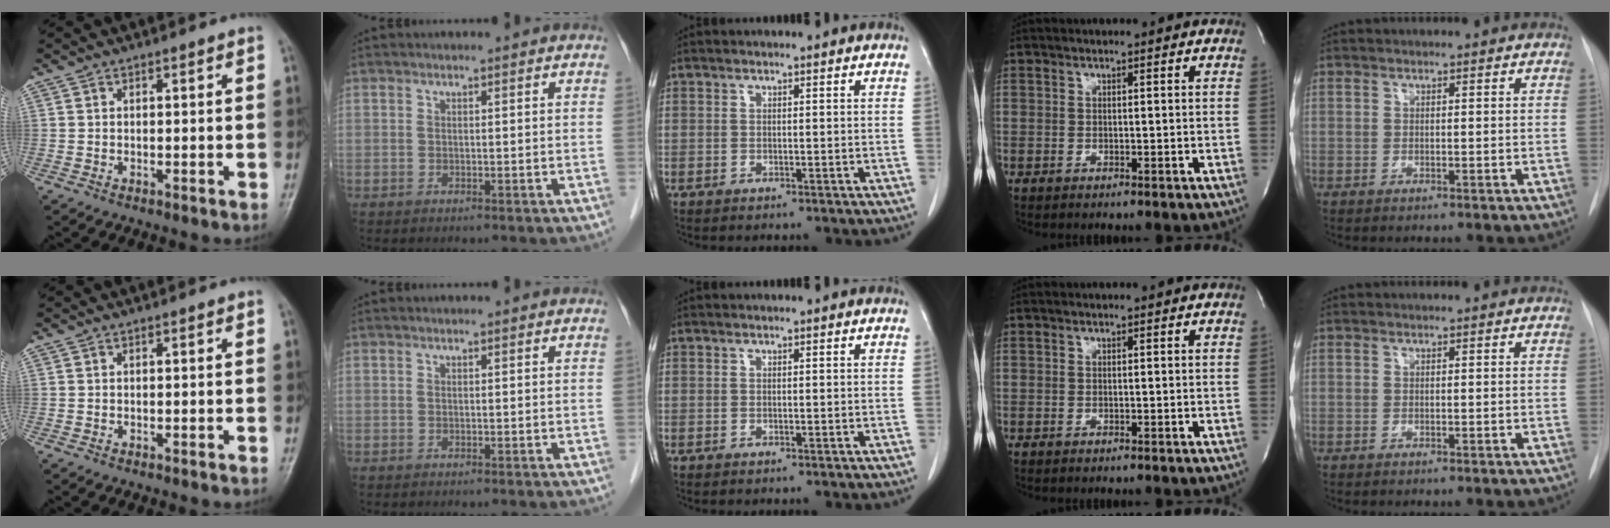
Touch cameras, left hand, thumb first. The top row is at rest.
{}